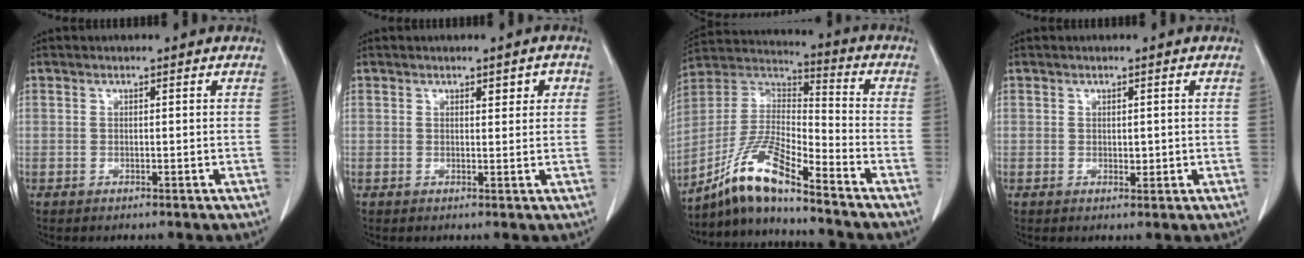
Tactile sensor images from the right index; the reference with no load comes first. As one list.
[{"total": 2.2, "force": [1.0, 0.9, 1.8], "torque": [-0.020, 0.003, 0.013]}, {"total": 12.2, "force": [-9.4, 0.8, 7.6], "torque": [-0.162, 0.006, -0.178]}, {"total": 1.4, "force": [0.0, 0.9, 1.1], "torque": [-0.015, -0.001, 0.006]}]